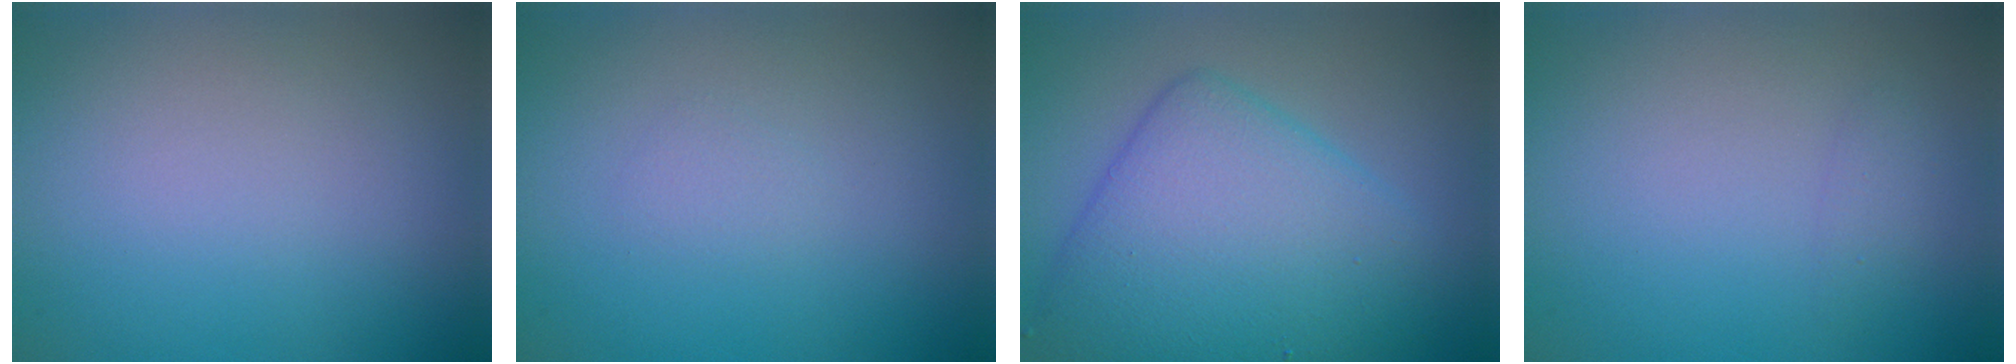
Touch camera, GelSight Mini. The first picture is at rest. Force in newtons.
{"total": 0.7, "press": 0.7, "slide": 0.1}
{"total": 8.5, "press": 8.5, "slide": 0.3}
{"total": 0.7, "press": 0.7, "slide": 0.0}